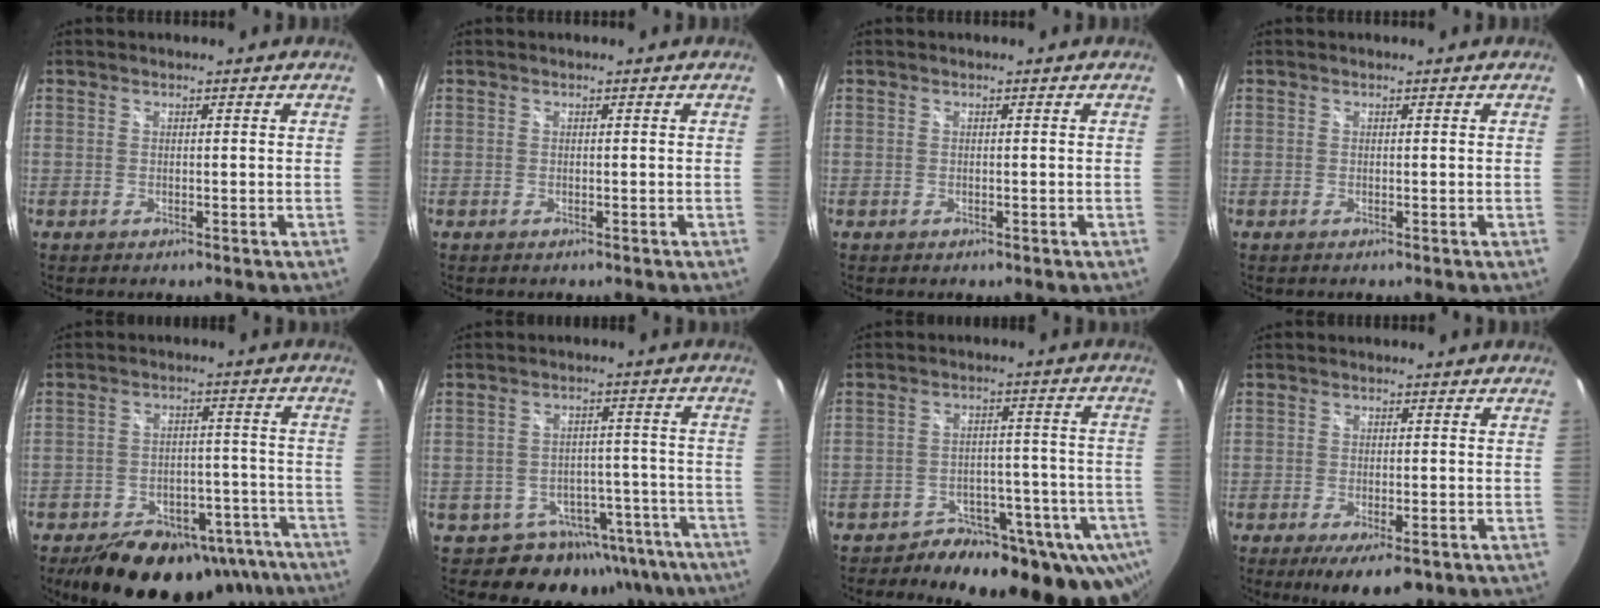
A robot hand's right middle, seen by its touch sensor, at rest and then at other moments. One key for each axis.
{"total": 0.0}
{"total": 0.0}
{"total": 0.0}
{"total": 24.4, "fx": -18.4, "fy": 11.7, "fz": 10.9, "tx": -0.187, "ty": 0.028, "tz": -0.215}
{"total": 15.5, "fx": -11.5, "fy": 9.3, "fz": 4.9, "tx": -0.077, "ty": 0.031, "tz": -0.122}
{"total": 23.1, "fx": -18.7, "fy": 9.9, "fz": 9.3, "tx": -0.101, "ty": 0.028, "tz": -0.232}
{"total": 7.9, "fx": -5.1, "fy": 2.8, "fz": 5.4, "tx": -0.103, "ty": -0.023, "tz": -0.075}